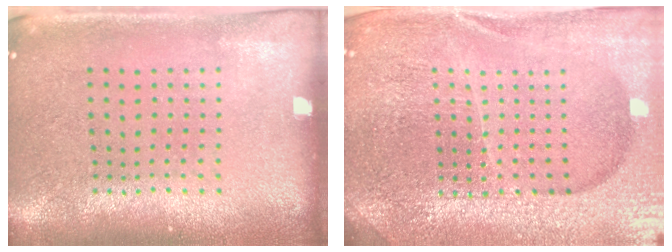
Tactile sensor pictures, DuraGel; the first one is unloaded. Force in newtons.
{"total": 5.1, "press": 4.7, "slide": 2.0}